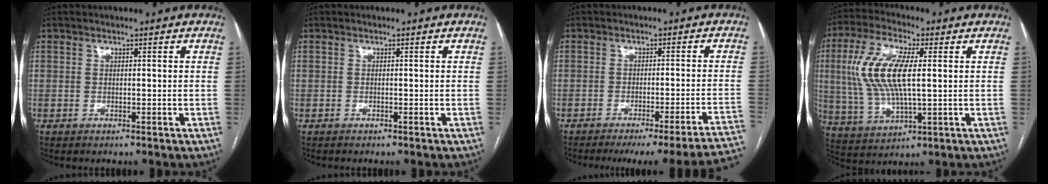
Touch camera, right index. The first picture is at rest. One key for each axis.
{"total": 0.9, "fx": -0.8, "fy": -0.1, "fz": 0.4, "tx": -0.003, "ty": 0.001, "tz": -0.011}
{"total": 20.5, "fx": -18.2, "fy": -1.2, "fz": 9.4, "tx": -0.043, "ty": -0.020, "tz": -0.221}
{"total": 12.9, "fx": 2.0, "fy": 3.9, "fz": 12.1, "tx": -0.270, "ty": 0.009, "tz": 0.039}